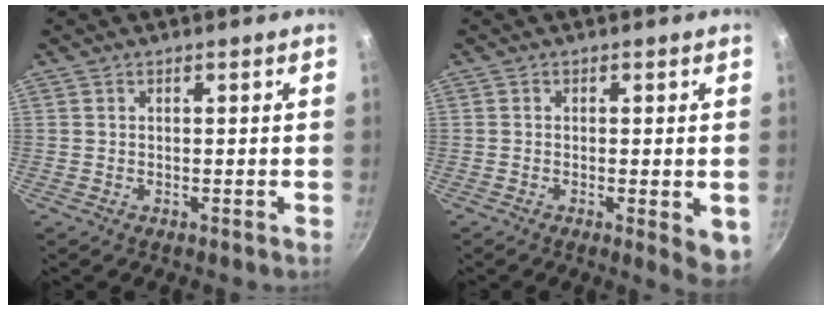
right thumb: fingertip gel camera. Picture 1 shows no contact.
{"total": 5.3, "force": [-1.2, 1.6, 4.9], "torque": [-0.057, -0.009, -0.015]}